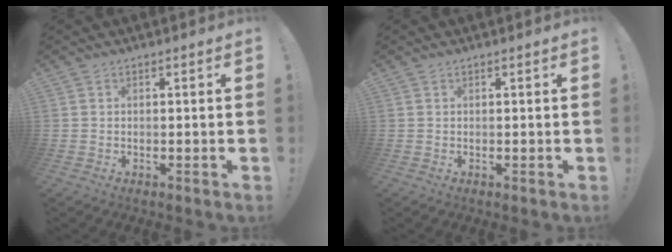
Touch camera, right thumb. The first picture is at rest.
{"total": 0.0}